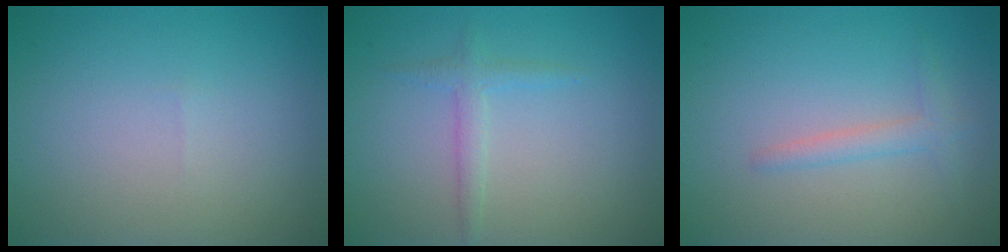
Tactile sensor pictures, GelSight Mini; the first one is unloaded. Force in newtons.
{"total": 1.5, "press": 1.5, "slide": 0.0}
{"total": 1.6, "press": 1.6, "slide": 0.1}